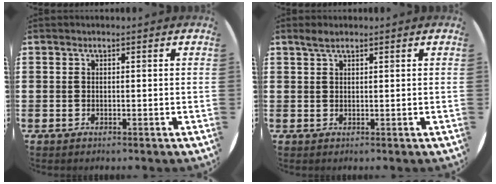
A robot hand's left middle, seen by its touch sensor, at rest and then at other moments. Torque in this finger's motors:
{"motor_torque": [0.52, -0.36, 0.05, 0.00]}